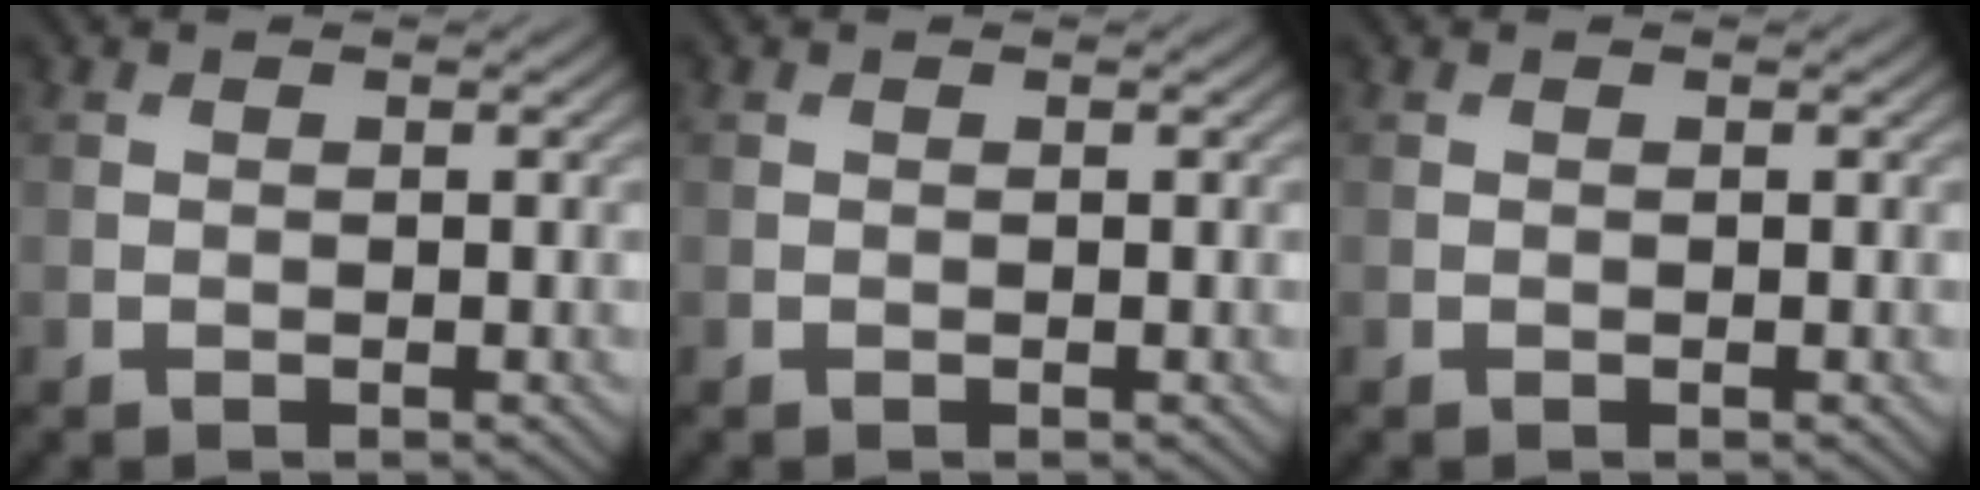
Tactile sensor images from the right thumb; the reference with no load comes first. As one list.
[{"total": 0.0}, {"total": 0.0}]